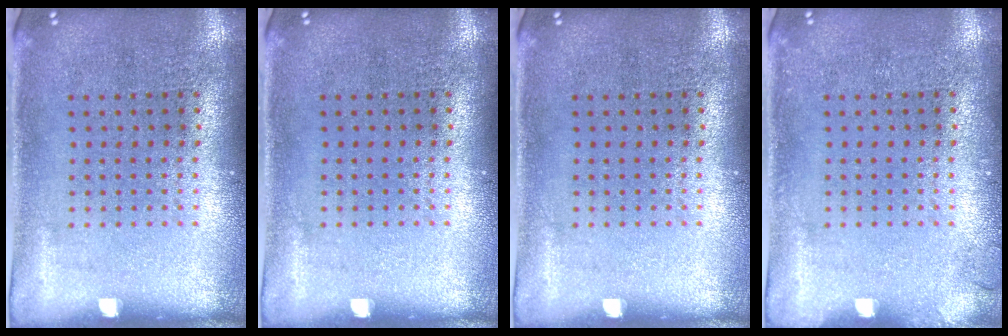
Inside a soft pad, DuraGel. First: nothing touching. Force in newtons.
{"total": 0.0}
{"total": 0.0}
{"total": 0.7, "press": 0.7, "slide": 0.2}